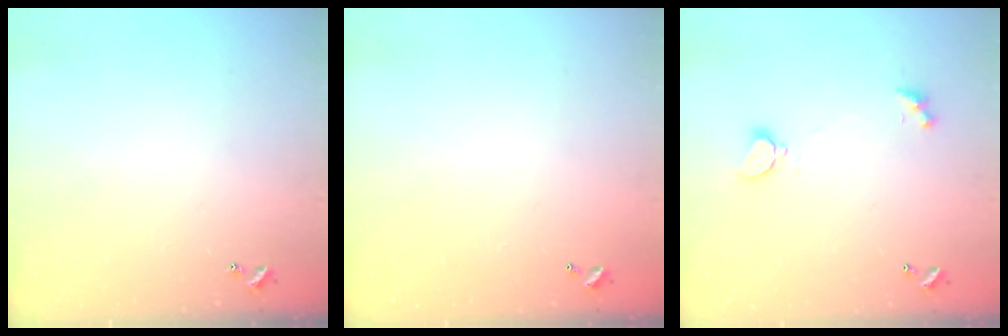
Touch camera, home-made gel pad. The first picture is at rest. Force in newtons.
{"total": 2.9, "press": 2.9, "slide": 0.1}
{"total": 1.8, "press": 1.8, "slide": 0.3}